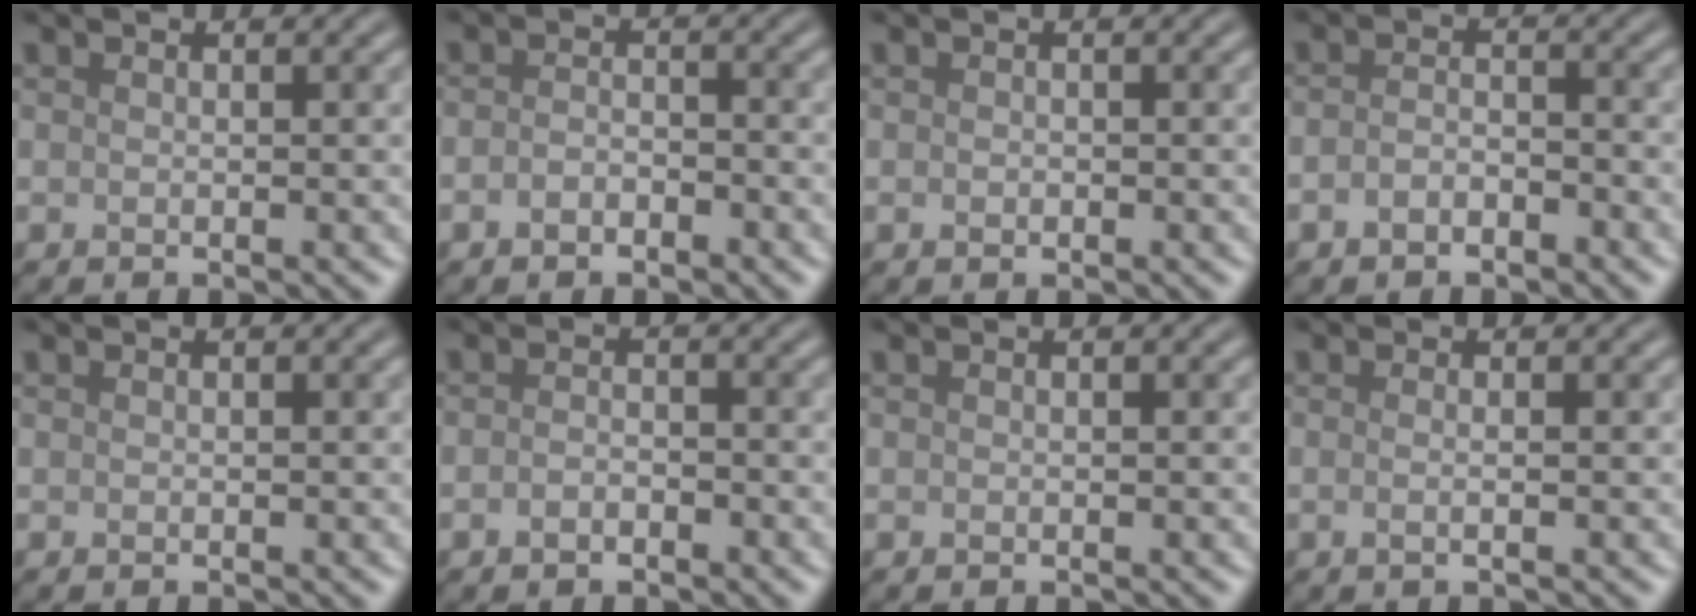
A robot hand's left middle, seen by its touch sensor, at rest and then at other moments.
{"total": 1.7, "force": [-0.9, 0.9, 1.1], "torque": [-0.023, 0.001, -0.022]}
{"total": 0.5, "force": [-0.1, 0.4, 0.3], "torque": [-0.005, -0.001, -0.002]}
{"total": 2.0, "force": [-1.2, 1.1, 1.3], "torque": [-0.026, 0.003, -0.026]}
{"total": 0.0}
{"total": 1.4, "force": [-0.7, 0.7, 0.9], "torque": [-0.019, 0.000, -0.017]}
{"total": 0.0}
{"total": 1.4, "force": [0.0, 0.6, 1.3], "torque": [-0.011, -0.007, -0.013]}